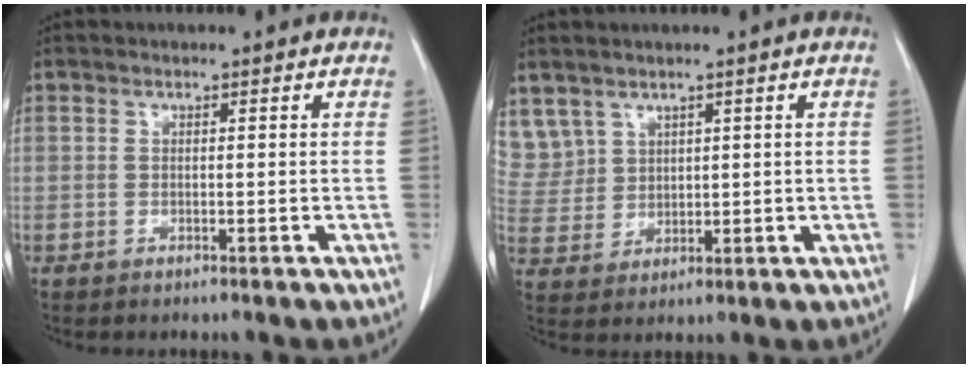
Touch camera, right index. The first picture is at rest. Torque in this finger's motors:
{"motor_torque": [-0.42, 0.55, -0.03, -0.03]}